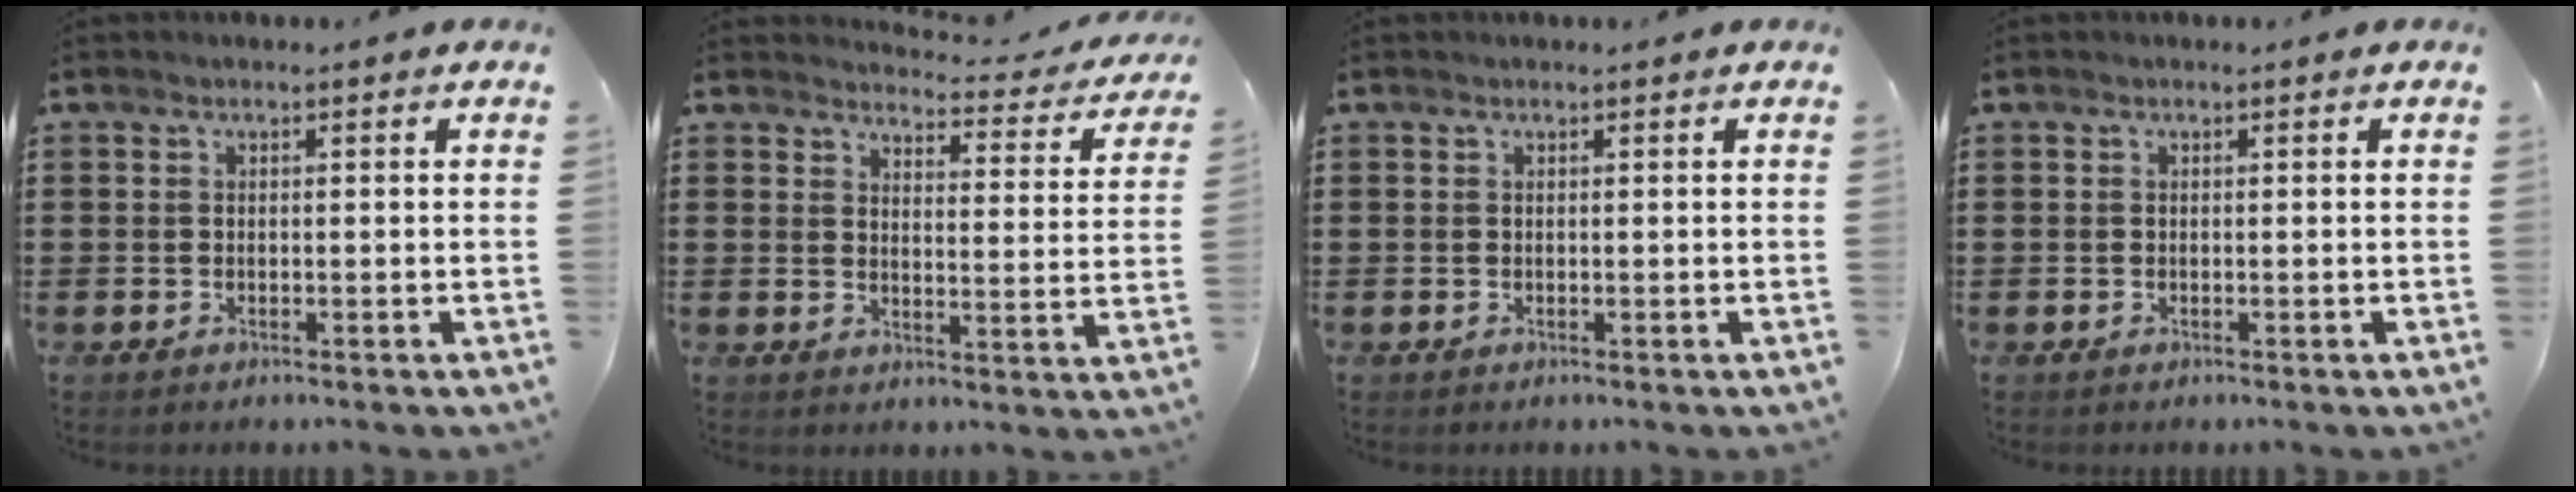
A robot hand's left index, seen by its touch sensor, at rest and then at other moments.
{"total": 3.6, "force": [3.4, 0.4, 0.9], "torque": [-0.022, -0.031, 0.053]}
{"total": 0.0}
{"total": 0.0}